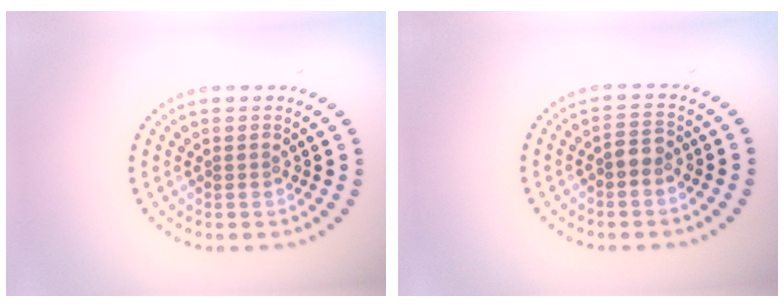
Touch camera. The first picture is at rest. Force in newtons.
{"total": 1.5, "press": 1.4, "slide": 0.5}